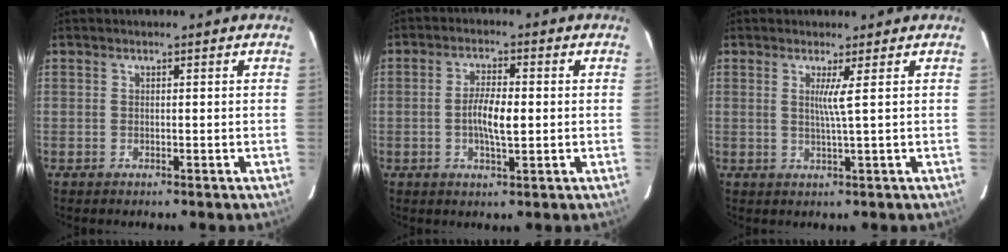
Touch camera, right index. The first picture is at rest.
{"total": 5.4, "force": [-0.4, 1.2, 5.2], "torque": [-0.103, 0.002, -0.009]}
{"total": 2.4, "force": [0.6, -1.0, 2.1], "torque": [-0.040, -0.008, 0.014]}